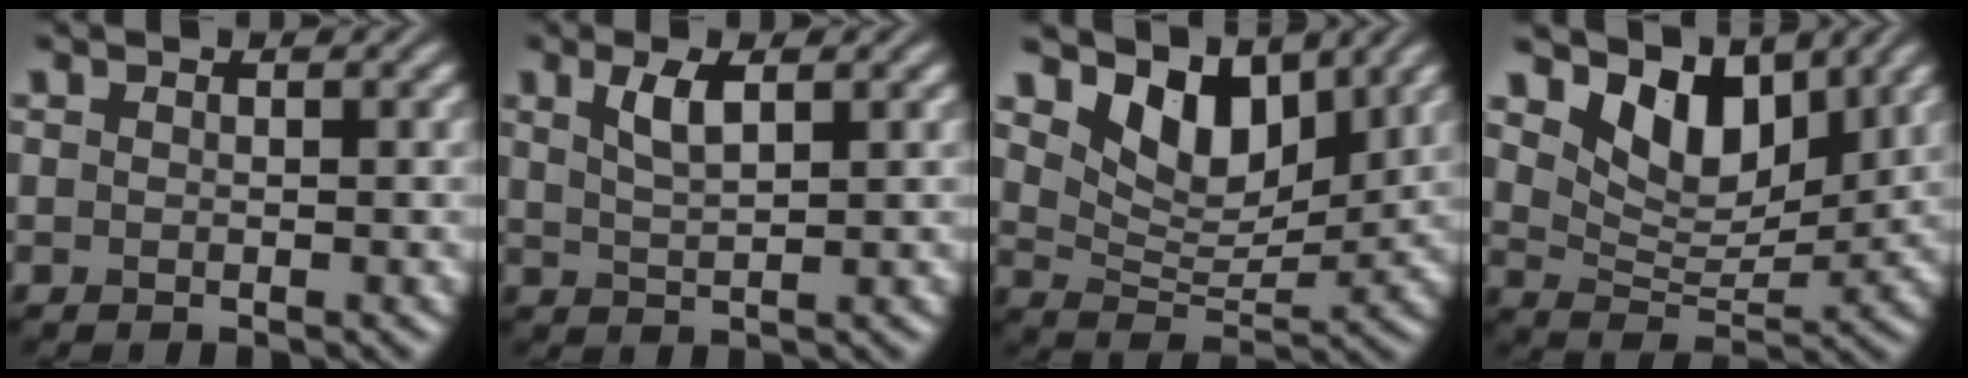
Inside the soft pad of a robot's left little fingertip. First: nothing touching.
{"total": 2.5, "force": [1.3, 0.7, 2.1], "torque": [-0.041, 0.002, 0.026]}
{"total": 6.2, "force": [4.1, 3.1, 3.5], "torque": [-0.068, -0.012, 0.065]}
{"total": 6.3, "force": [4.0, 3.2, 3.6], "torque": [-0.069, -0.011, 0.064]}